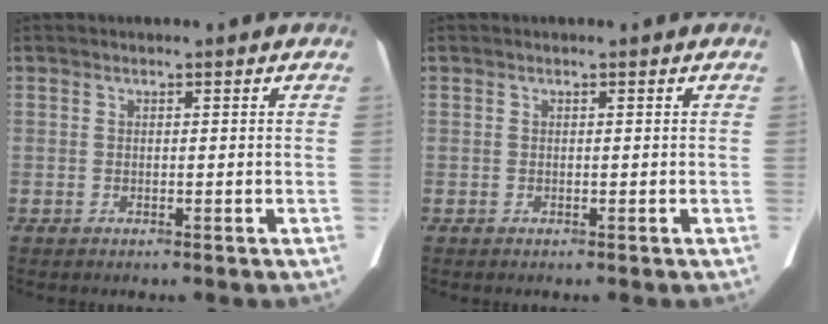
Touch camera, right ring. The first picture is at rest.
{"total": 0.0}